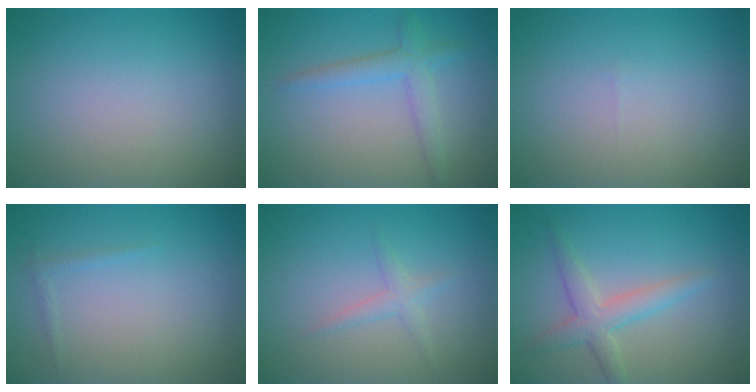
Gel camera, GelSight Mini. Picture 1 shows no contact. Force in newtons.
{"total": 2.5, "press": 2.5, "slide": 0.1}
{"total": 0.0}
{"total": 0.6, "press": 0.6, "slide": 0.1}
{"total": 1.3, "press": 1.3, "slide": 0.0}
{"total": 2.9, "press": 2.9, "slide": 0.1}